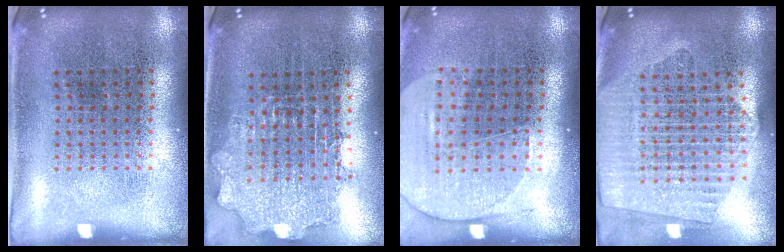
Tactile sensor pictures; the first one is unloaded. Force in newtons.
{"total": 1.7, "press": 1.4, "slide": 1.0}
{"total": 1.7, "press": 1.5, "slide": 0.7}
{"total": 2.3, "press": 2.1, "slide": 1.1}